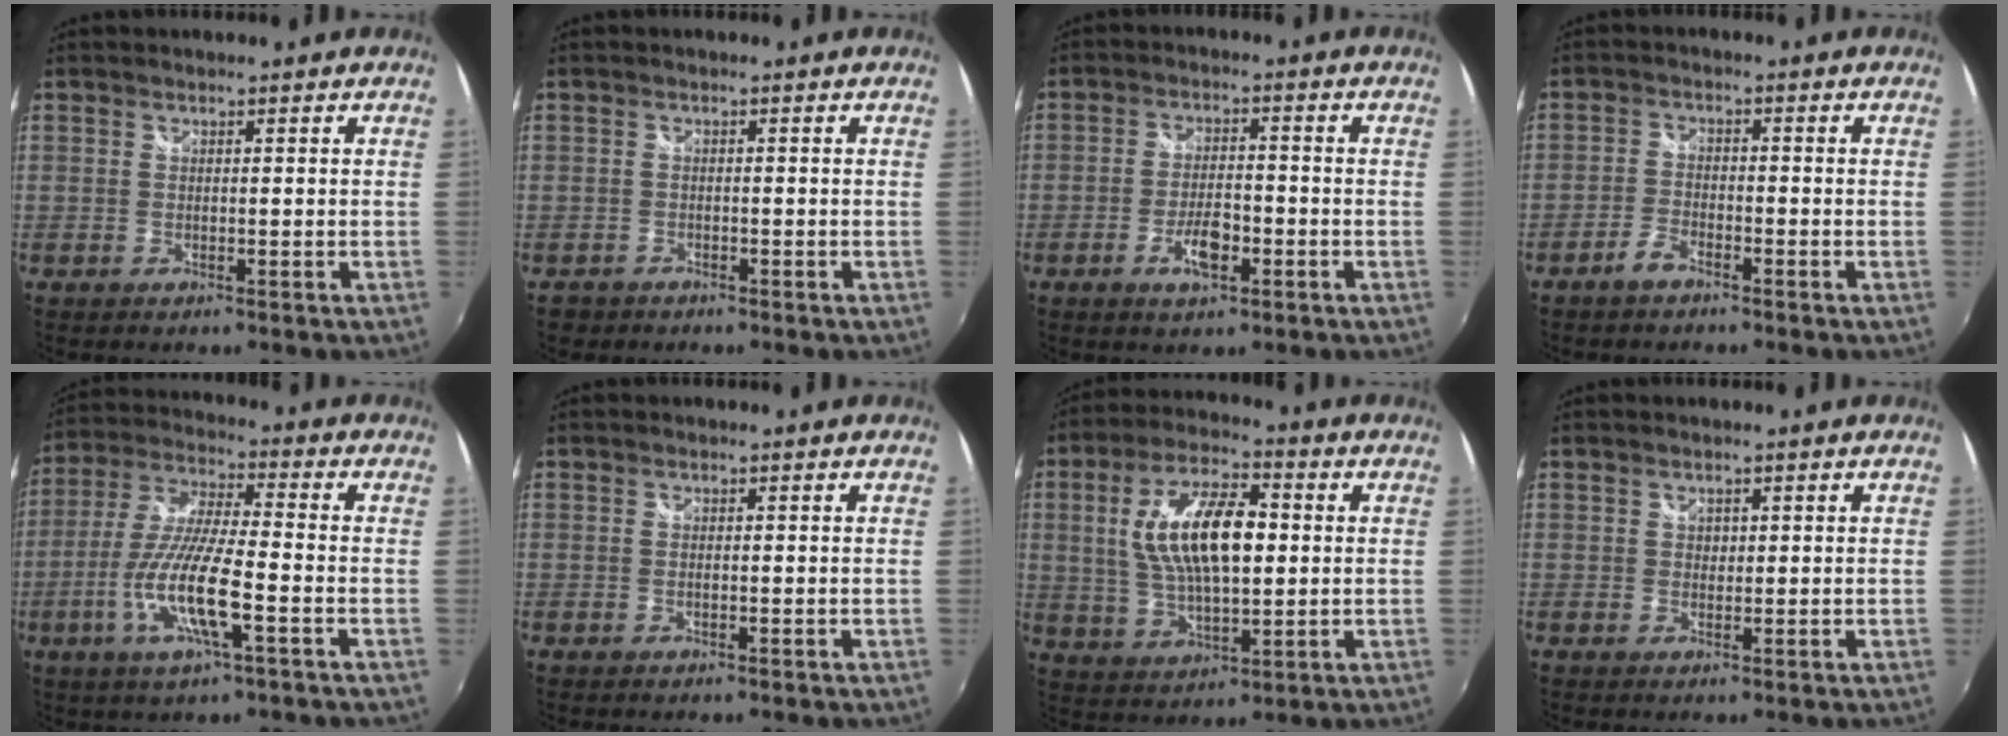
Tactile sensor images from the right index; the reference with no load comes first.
{"total": 1.9, "force": [-1.3, 1.5, 0.0], "torque": [-0.008, 0.003, -0.021]}
{"total": 5.9, "force": [-2.7, 2.3, 4.7], "torque": [-0.097, -0.001, -0.045]}
{"total": 3.2, "force": [-2.5, 1.2, 1.5], "torque": [-0.044, 0.003, -0.052]}
{"total": 13.6, "force": [-4.9, 2.0, 12.6], "torque": [-0.258, -0.011, -0.094]}
{"total": 0.5, "force": [-0.2, 0.1, 0.5], "torque": [-0.011, 0.001, -0.005]}
{"total": 15.0, "force": [1.9, 6.5, 13.4], "torque": [-0.252, 0.011, 0.037]}
{"total": 1.1, "force": [0.2, 1.0, 0.3], "torque": [0.000, 0.001, 0.003]}